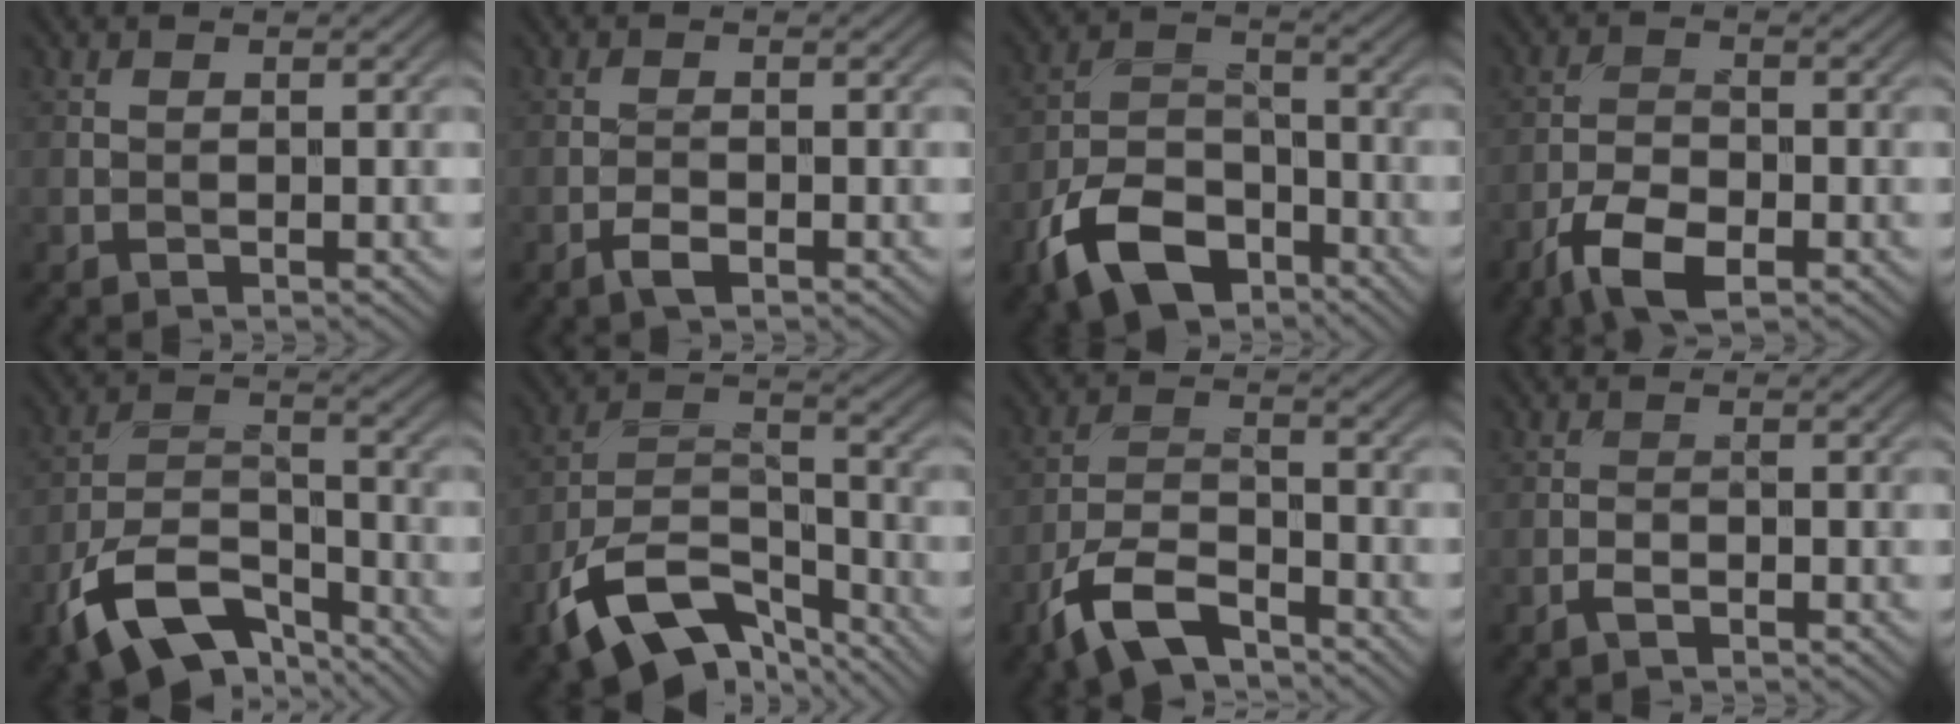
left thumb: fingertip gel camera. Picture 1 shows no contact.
{"total": 1.8, "force": [-1.1, 0.7, 1.2], "torque": [-0.025, 0.001, -0.025]}
{"total": 10.1, "force": [-6.1, 5.6, 5.8], "torque": [-0.127, -0.011, -0.126]}
{"total": 6.4, "force": [-3.8, 2.7, 4.3], "torque": [-0.086, -0.002, -0.078]}
{"total": 11.5, "force": [-7.1, 5.6, 7.2], "torque": [-0.146, -0.010, -0.140]}
{"total": 13.2, "force": [-8.2, 6.5, 8.0], "torque": [-0.161, -0.016, -0.159]}
{"total": 8.3, "force": [-5.7, 3.3, 5.1], "torque": [-0.104, -0.005, -0.124]}
{"total": 1.0, "force": [-0.8, 0.3, 0.5], "torque": [-0.013, 0.001, -0.018]}